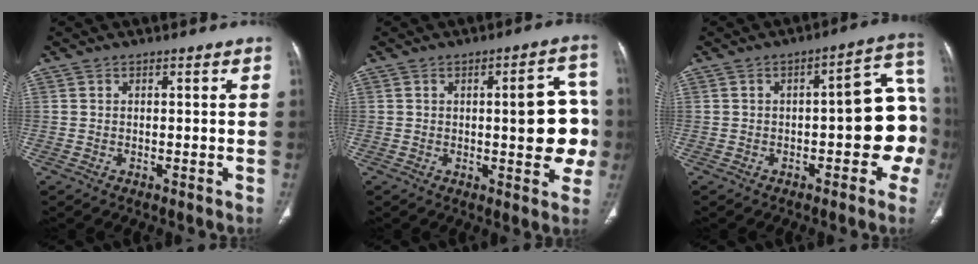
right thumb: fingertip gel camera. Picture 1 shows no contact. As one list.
[{"total": 12.0, "force": [-0.4, 4.3, 11.2], "torque": [-0.108, 0.017, -0.003]}, {"total": 12.2, "force": [-2.6, 5.4, 10.6], "torque": [-0.097, 0.047, -0.036]}]